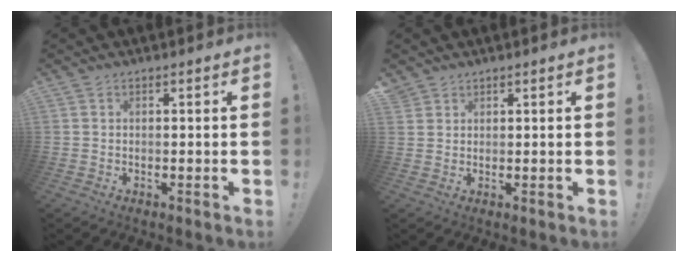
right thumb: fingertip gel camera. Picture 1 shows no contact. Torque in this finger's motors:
{"motor_torque": [0.02, 0.01, 0.12, 0.08, 0.04]}